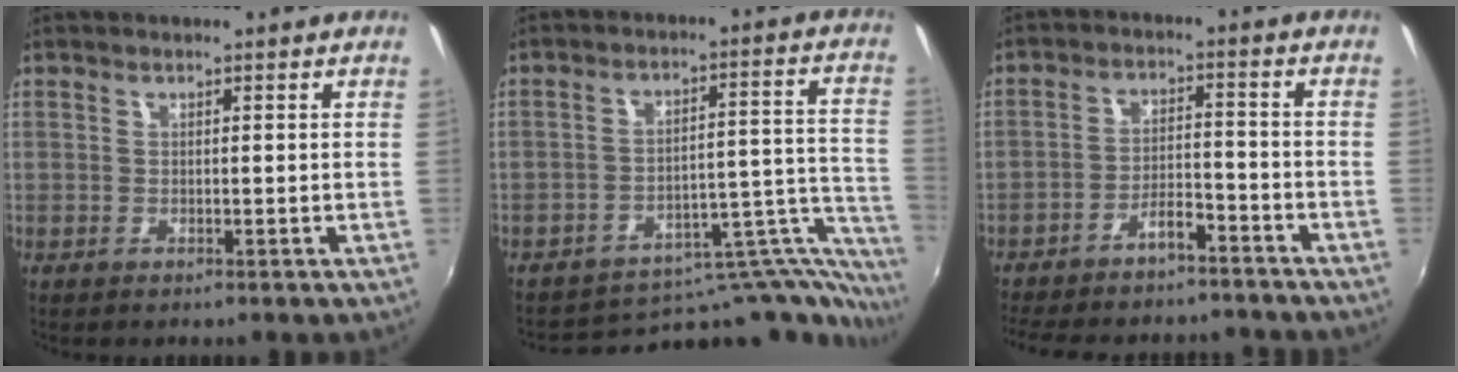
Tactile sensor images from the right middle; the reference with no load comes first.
{"total": 18.7, "force": [-16.2, 6.0, 7.1], "torque": [-0.067, 0.026, -0.208]}
{"total": 12.9, "force": [-11.4, 3.4, 5.0], "torque": [-0.118, 0.019, -0.169]}